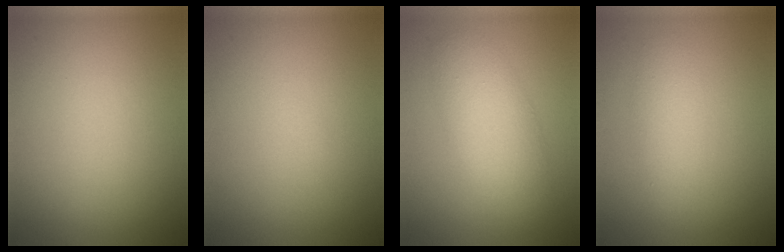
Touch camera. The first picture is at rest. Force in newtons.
{"total": 0.0}
{"total": 4.4, "press": 4.4, "slide": 0.2}
{"total": 2.4, "press": 2.4, "slide": 0.0}